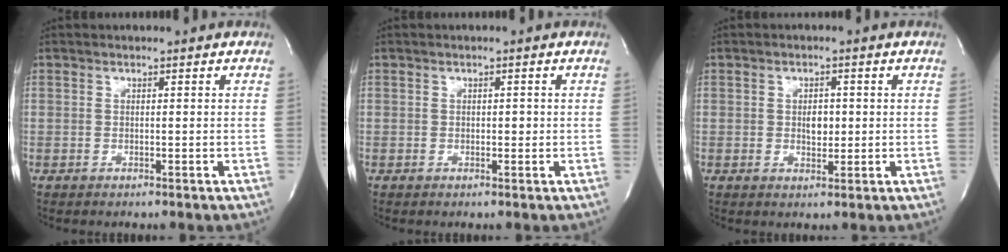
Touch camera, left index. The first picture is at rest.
{"total": 1.0, "force": [0.0, 0.6, 0.8], "torque": [-0.009, 0.002, 0.001]}
{"total": 2.7, "force": [0.1, 1.6, 2.1], "torque": [-0.033, 0.000, 0.004]}